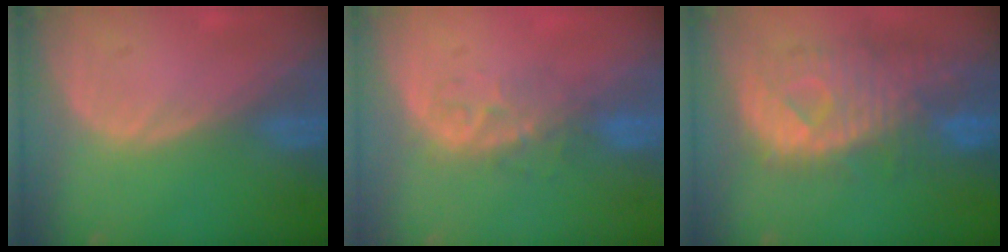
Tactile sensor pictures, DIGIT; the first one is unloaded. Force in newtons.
{"total": 4.1, "press": 4.0, "slide": 1.2}
{"total": 10.9, "press": 9.7, "slide": 5.1}